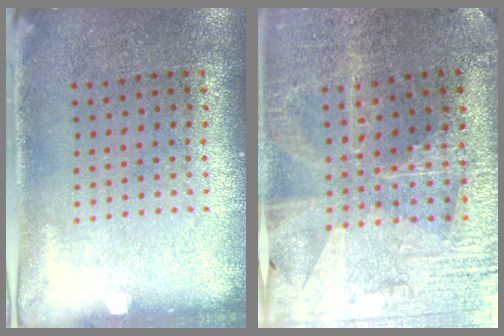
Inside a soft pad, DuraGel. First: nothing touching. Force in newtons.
{"total": 1.7, "press": 1.7, "slide": 0.3}